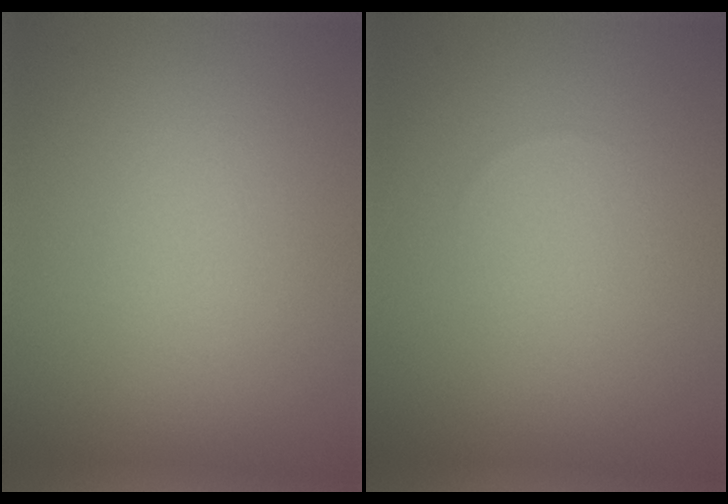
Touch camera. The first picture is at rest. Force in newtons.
{"total": 0.0}